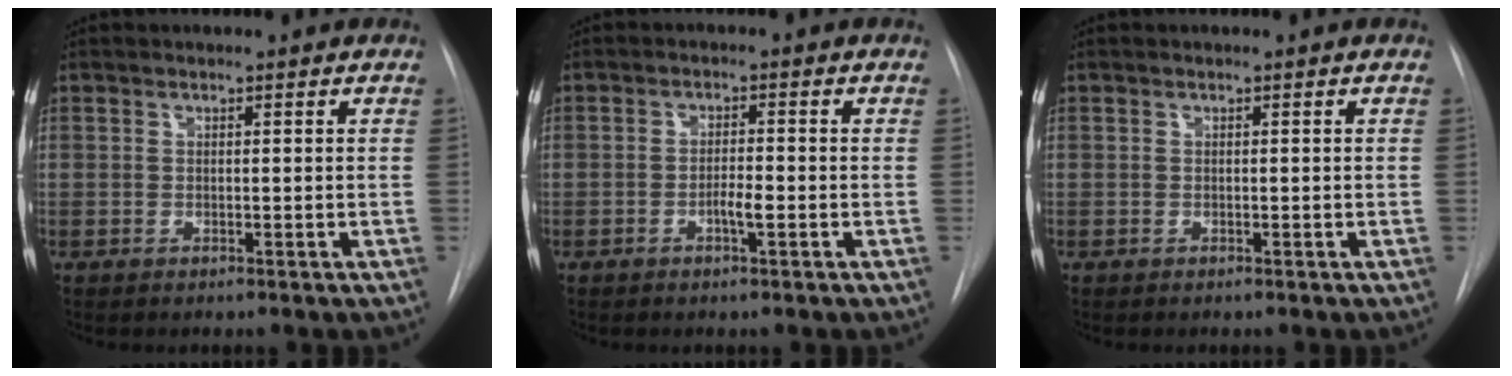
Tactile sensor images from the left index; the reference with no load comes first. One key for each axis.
{"total": 2.8, "fx": -2.1, "fy": 0.2, "fz": 1.9, "tx": -0.032, "ty": -0.005, "tz": -0.034}
{"total": 0.0}